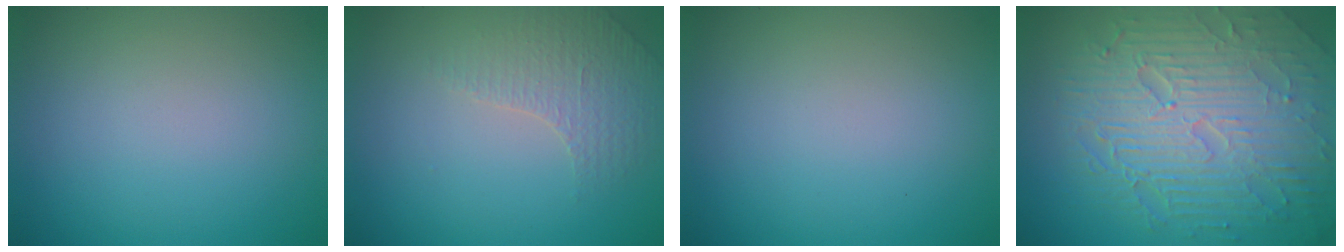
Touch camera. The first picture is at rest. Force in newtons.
{"total": 1.5, "press": 1.2, "slide": 0.8}
{"total": 0.0}
{"total": 10.1, "press": 6.5, "slide": 7.7}